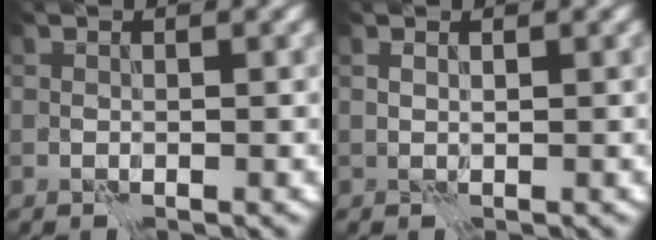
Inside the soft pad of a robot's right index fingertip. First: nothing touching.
{"total": 0.5, "force": [0.5, -0.1, -0.1], "torque": [-0.002, -0.001, 0.009]}